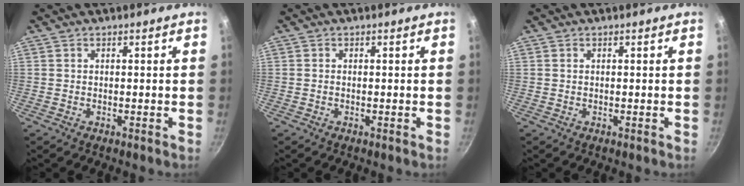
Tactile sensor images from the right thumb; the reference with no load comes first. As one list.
[{"total": 0.0}, {"total": 0.0}]